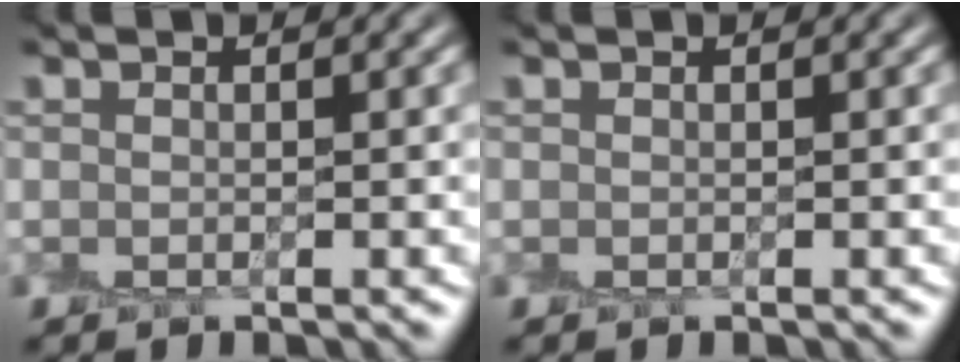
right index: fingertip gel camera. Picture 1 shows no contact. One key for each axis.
{"total": 0.0}